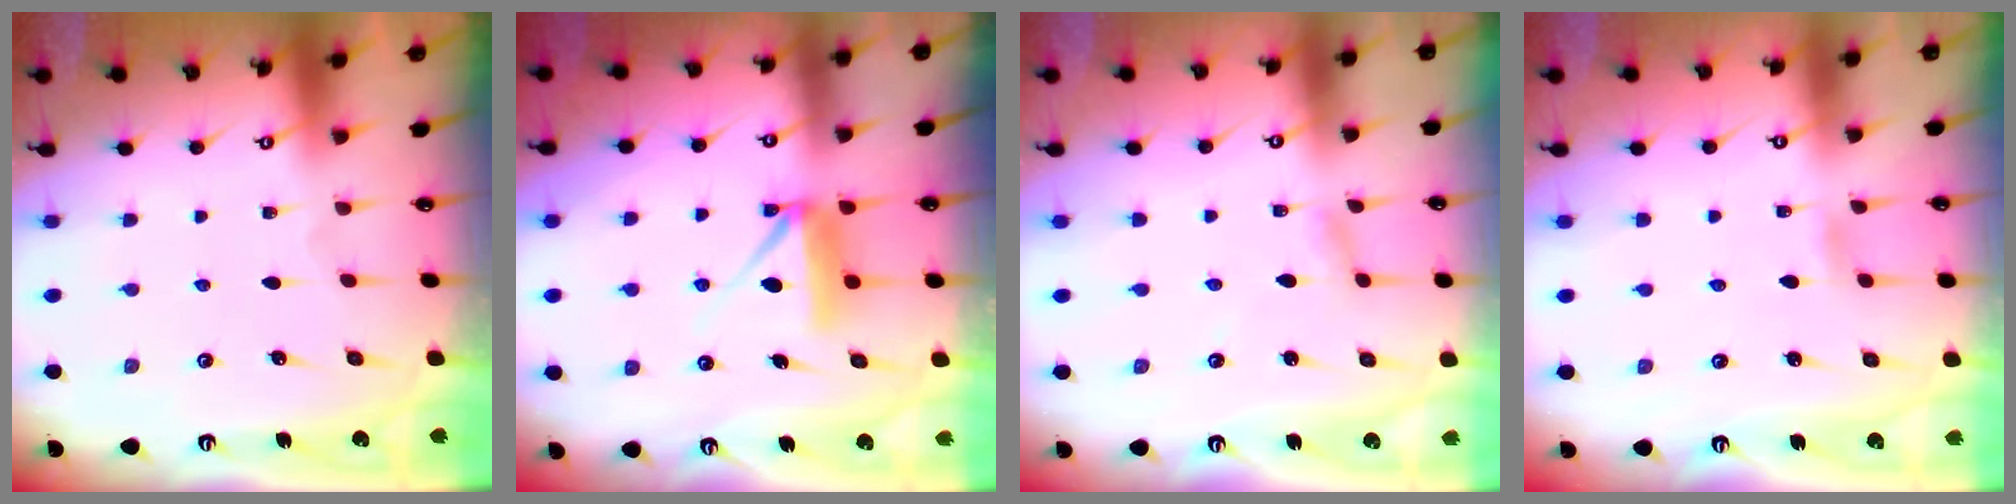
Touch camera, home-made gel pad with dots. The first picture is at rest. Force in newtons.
{"total": 7.8, "press": 7.7, "slide": 0.5}
{"total": 2.4, "press": 2.4, "slide": 0.1}
{"total": 2.0, "press": 2.0, "slide": 0.2}